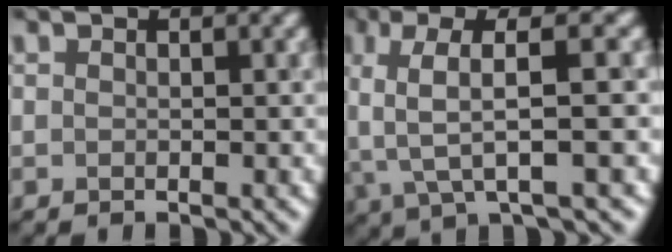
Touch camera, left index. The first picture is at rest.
{"total": 6.8, "force": [0.9, 1.4, 6.6], "torque": [-0.125, 0.012, 0.014]}